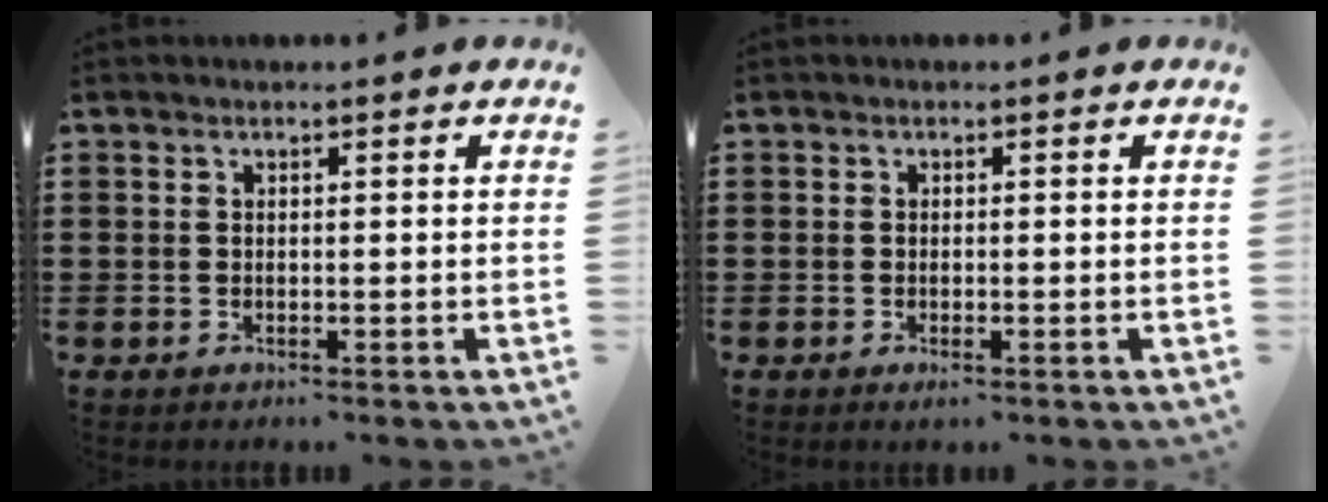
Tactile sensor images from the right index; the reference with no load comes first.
{"total": 0.6, "force": [-0.3, 0.1, 0.5], "torque": [-0.010, -0.005, -0.004]}